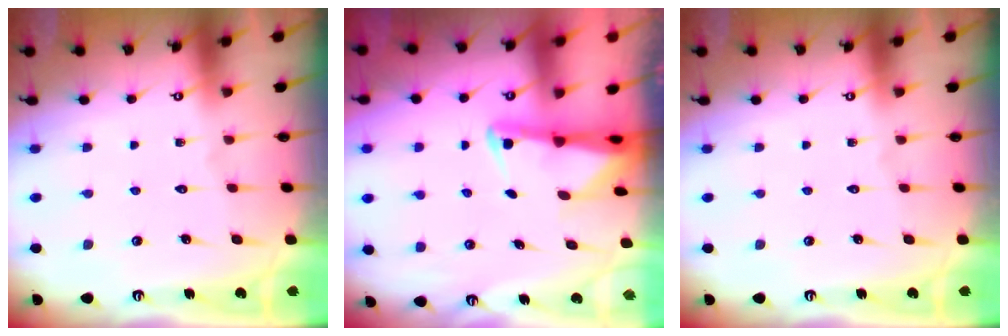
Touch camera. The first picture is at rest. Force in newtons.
{"total": 2.3, "press": 2.3, "slide": 0.5}
{"total": 0.0}